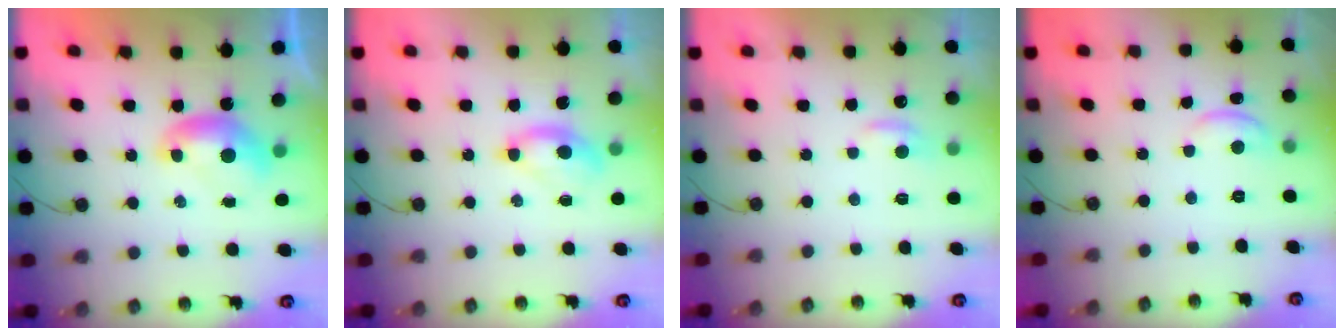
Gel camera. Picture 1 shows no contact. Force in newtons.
{"total": 2.1, "press": 2.0, "slide": 0.7}
{"total": 0.9, "press": 0.8, "slide": 0.4}
{"total": 1.0, "press": 0.9, "slide": 0.5}